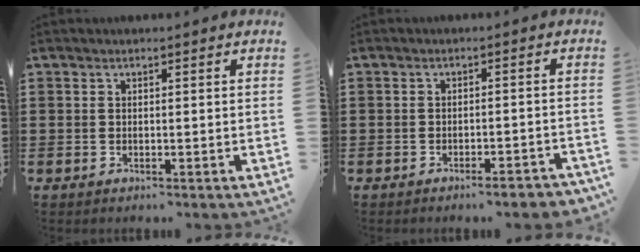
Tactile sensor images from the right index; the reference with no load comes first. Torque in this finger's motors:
{"motor_torque": [1.11, 1.03, 0.11, 0.00]}